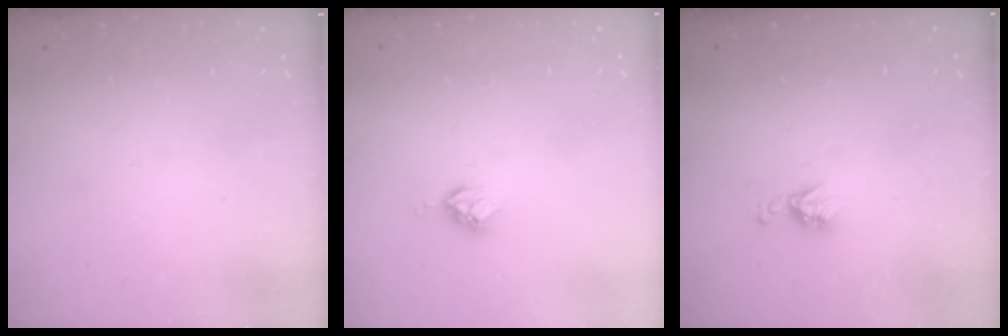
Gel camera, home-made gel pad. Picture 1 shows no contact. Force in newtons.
{"total": 5.0, "press": 4.9, "slide": 0.4}
{"total": 5.8, "press": 5.7, "slide": 0.7}